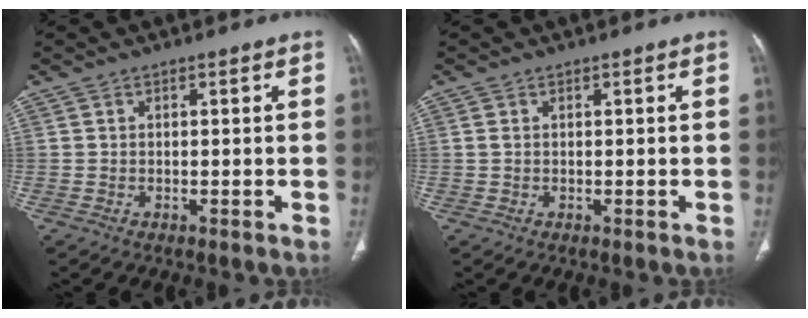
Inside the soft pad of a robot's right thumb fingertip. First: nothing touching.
{"total": 0.7, "force": [0.2, 0.4, 0.5], "torque": [-0.016, 0.007, 0.008]}